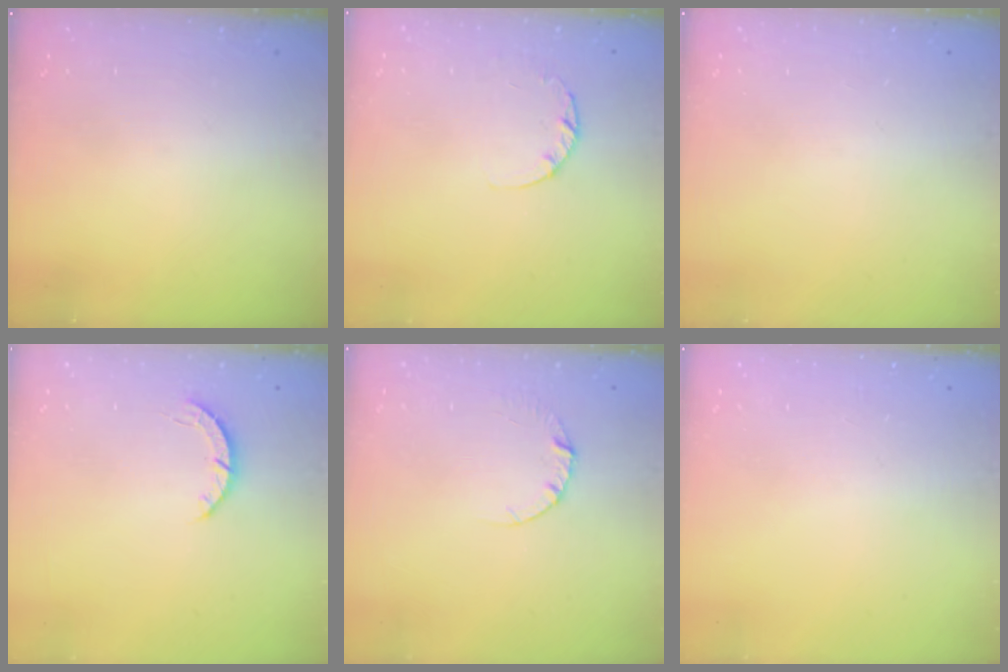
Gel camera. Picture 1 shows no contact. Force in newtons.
{"total": 2.6, "press": 2.5, "slide": 0.4}
{"total": 0.0}
{"total": 2.8, "press": 2.8, "slide": 0.4}
{"total": 3.4, "press": 3.4, "slide": 0.4}
{"total": 2.2, "press": 2.2, "slide": 0.1}